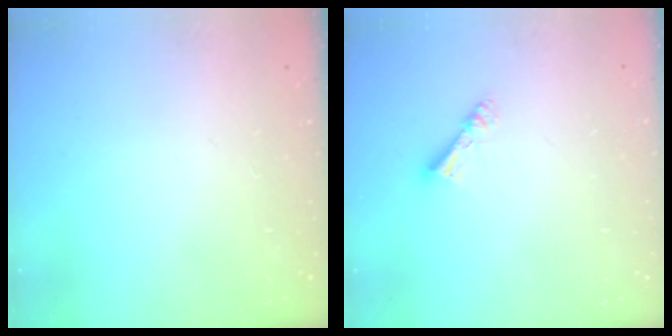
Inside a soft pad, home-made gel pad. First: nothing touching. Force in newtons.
{"total": 4.3, "press": 4.3, "slide": 0.3}